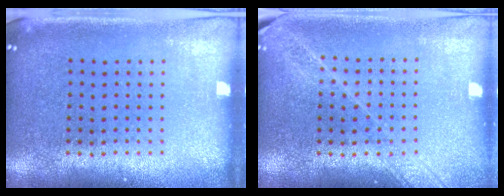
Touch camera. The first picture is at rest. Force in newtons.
{"total": 1.6, "press": 1.5, "slide": 0.7}